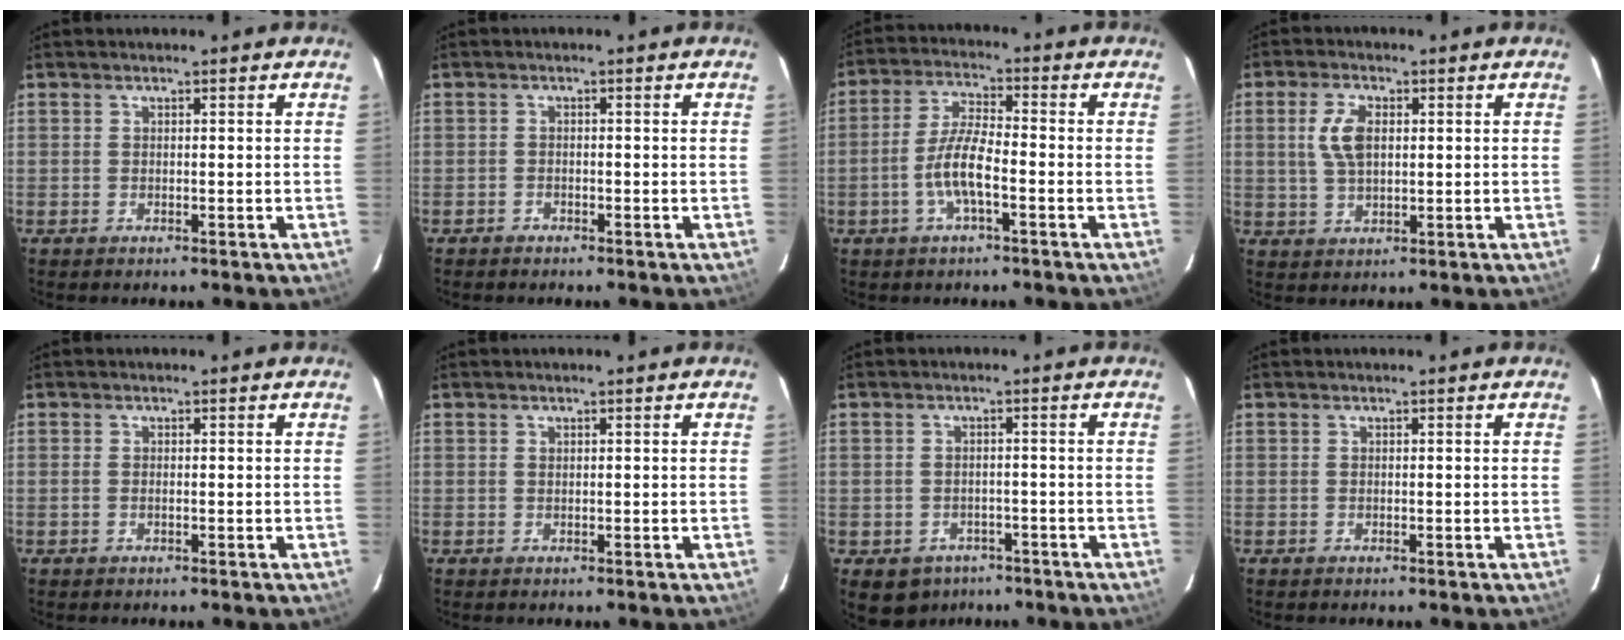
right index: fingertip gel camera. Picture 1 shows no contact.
{"total": 1.1, "force": [-0.9, 0.5, -0.1], "torque": [-0.003, 0.004, -0.017]}
{"total": 7.3, "force": [-2.7, 1.7, 6.6], "torque": [-0.135, 0.003, -0.052]}
{"total": 6.1, "force": [1.2, 3.3, 5.0], "torque": [-0.099, 0.006, 0.027]}
{"total": 0.5, "force": [-0.1, 0.3, 0.4], "torque": [-0.011, 0.000, -0.003]}
{"total": 0.0}
{"total": 7.2, "force": [-4.3, 5.3, 2.3], "torque": [-0.052, 0.006, -0.047]}
{"total": 0.0}